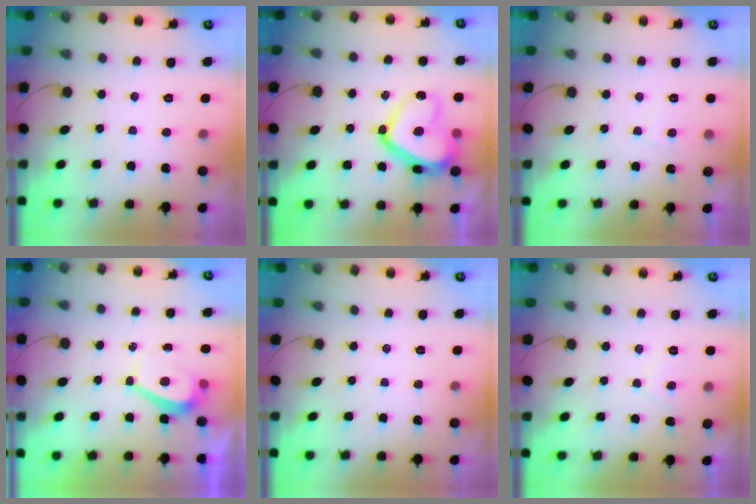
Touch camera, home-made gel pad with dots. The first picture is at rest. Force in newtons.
{"total": 16.7, "press": 16.7, "slide": 1.5}
{"total": 0.5, "press": 0.2, "slide": 0.5}
{"total": 2.8, "press": 2.8, "slide": 0.6}
{"total": 0.0}
{"total": 1.3, "press": 1.2, "slide": 0.6}